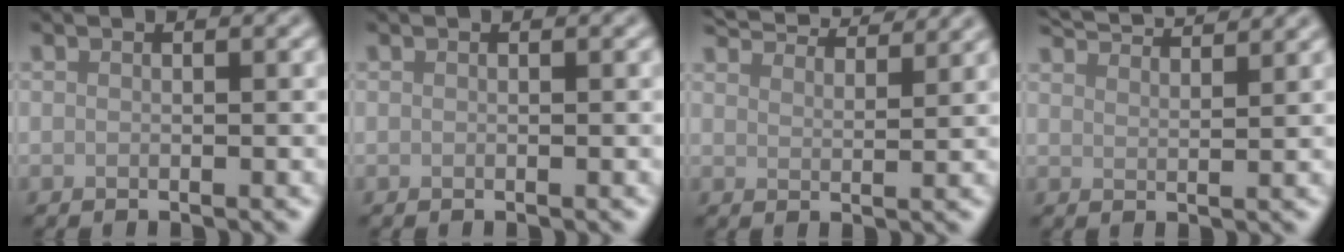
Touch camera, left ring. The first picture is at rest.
{"total": 0.0}
{"total": 6.8, "force": [6.2, 1.1, 2.3], "torque": [-0.040, 0.019, 0.081]}
{"total": 6.1, "force": [5.7, 0.9, 2.2], "torque": [-0.033, 0.020, 0.075]}